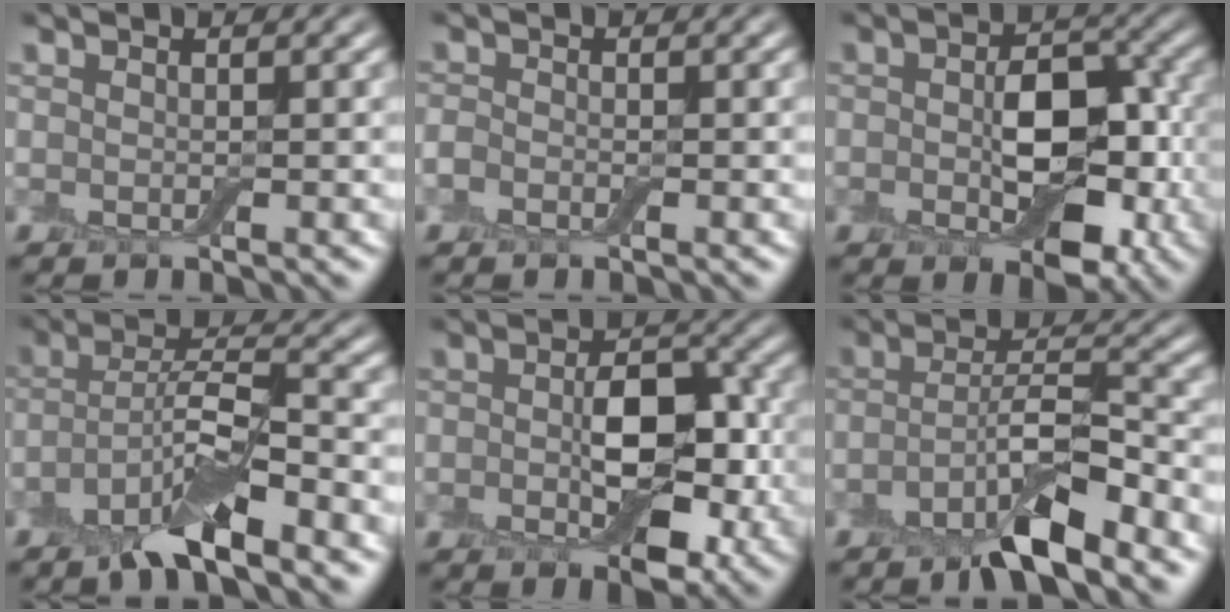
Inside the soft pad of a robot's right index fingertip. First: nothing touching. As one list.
[{"total": 0.8, "force": [-0.6, 0.6, 0.1], "torque": [-0.003, 0.005, -0.015]}, {"total": 7.4, "force": [-1.0, 4.4, 5.9], "torque": [-0.087, 0.007, -0.017]}, {"total": 6.9, "force": [-4.2, 1.9, 5.2], "torque": [-0.092, 0.011, -0.086]}, {"total": 6.3, "force": [-0.9, 3.5, 5.2], "torque": [-0.075, 0.005, -0.015]}, {"total": 6.4, "force": [-4.0, 1.6, 4.8], "torque": [-0.079, 0.010, -0.075]}]